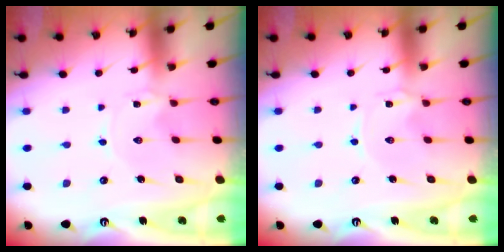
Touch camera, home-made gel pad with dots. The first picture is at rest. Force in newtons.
{"total": 0.0}